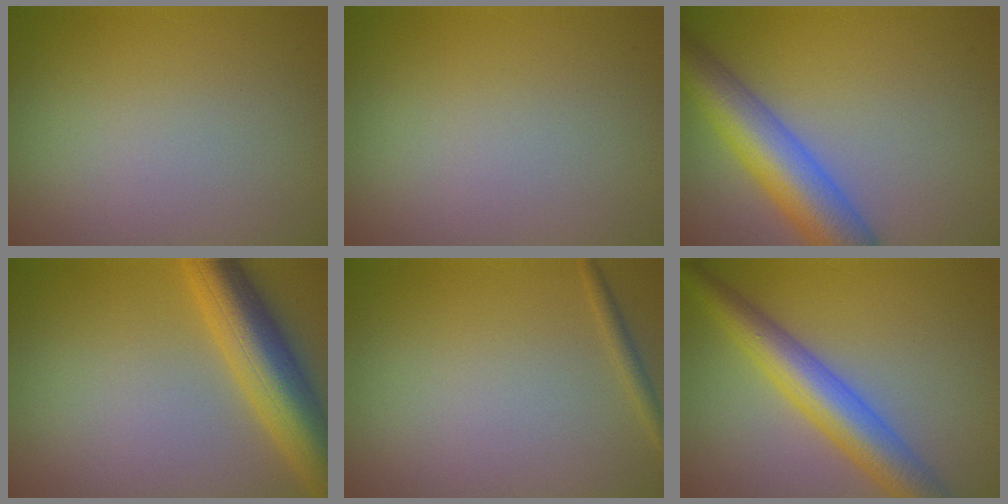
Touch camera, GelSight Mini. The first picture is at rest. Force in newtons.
{"total": 0.0}
{"total": 7.5, "press": 7.5, "slide": 0.3}
{"total": 8.0, "press": 8.0, "slide": 0.4}
{"total": 1.0, "press": 1.0, "slide": 0.0}
{"total": 6.5, "press": 6.5, "slide": 0.1}